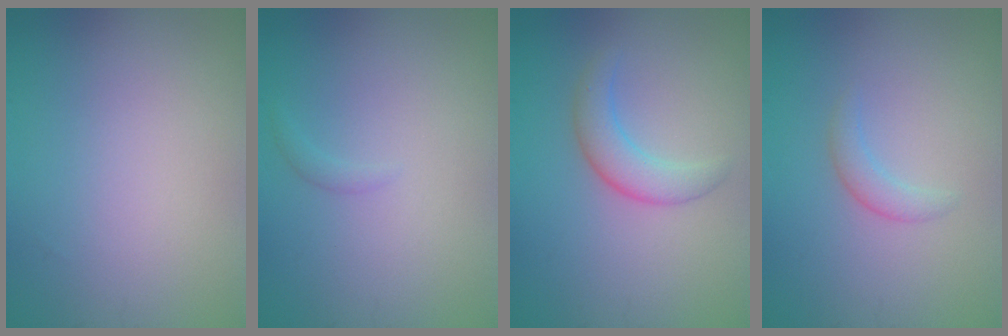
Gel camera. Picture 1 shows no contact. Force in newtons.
{"total": 0.6, "press": 0.6, "slide": 0.1}
{"total": 2.7, "press": 2.7, "slide": 0.1}
{"total": 1.4, "press": 1.4, "slide": 0.2}